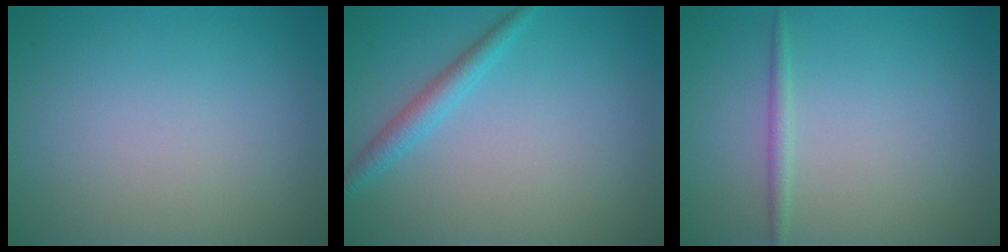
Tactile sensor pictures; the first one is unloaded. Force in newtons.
{"total": 2.1, "press": 2.1, "slide": 0.1}
{"total": 1.1, "press": 1.1, "slide": 0.1}